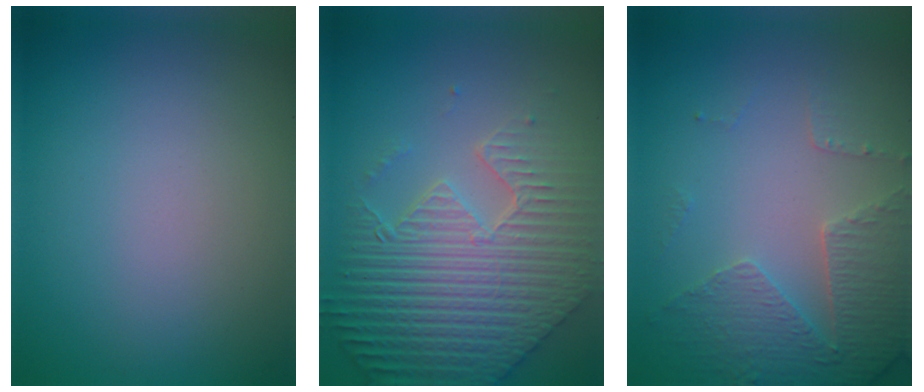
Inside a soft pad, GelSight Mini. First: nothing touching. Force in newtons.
{"total": 9.3, "press": 6.5, "slide": 6.6}
{"total": 4.6, "press": 3.4, "slide": 3.1}